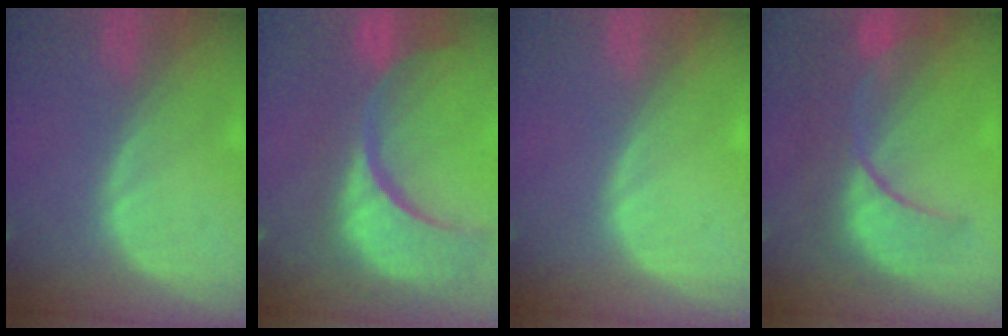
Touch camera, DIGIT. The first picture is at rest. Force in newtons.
{"total": 15.5, "press": 12.2, "slide": 9.6}
{"total": 0.0}
{"total": 10.5, "press": 9.2, "slide": 5.0}